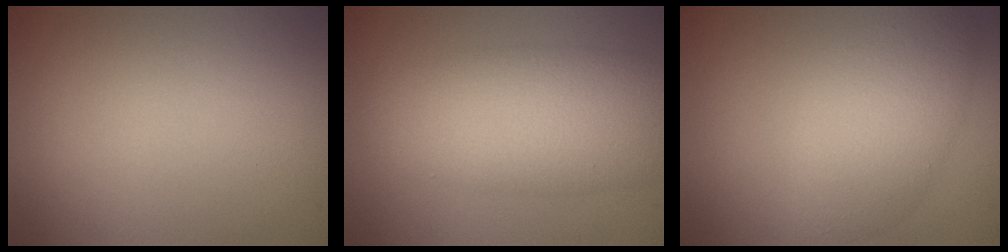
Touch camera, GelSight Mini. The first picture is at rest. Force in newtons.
{"total": 7.2, "press": 7.2, "slide": 0.1}
{"total": 5.3, "press": 5.3, "slide": 0.2}